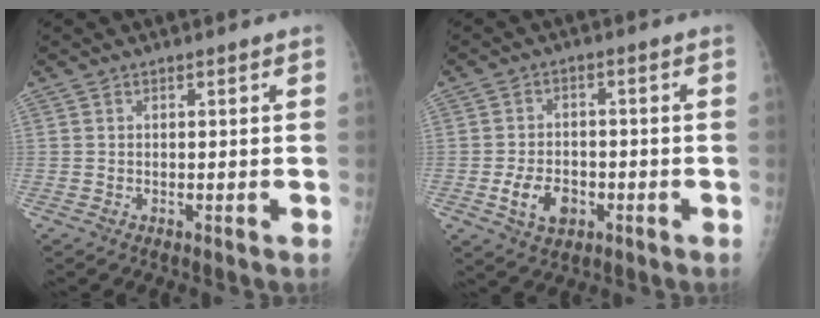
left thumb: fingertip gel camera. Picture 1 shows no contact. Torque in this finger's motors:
{"motor_torque": [0.23, 0.78, 0.31, 0.02, 0.02]}